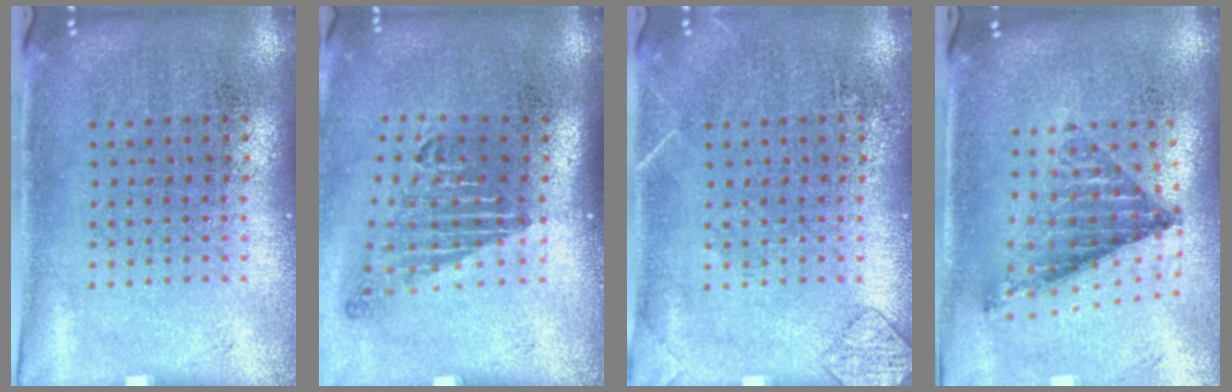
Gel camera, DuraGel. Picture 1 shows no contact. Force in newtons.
{"total": 1.7, "press": 1.2, "slide": 1.2}
{"total": 1.6, "press": 1.5, "slide": 0.1}
{"total": 0.8, "press": 0.8, "slide": 0.2}